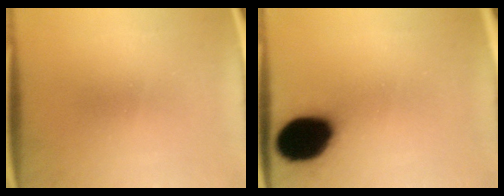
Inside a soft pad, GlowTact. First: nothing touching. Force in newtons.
{"total": 18.6}